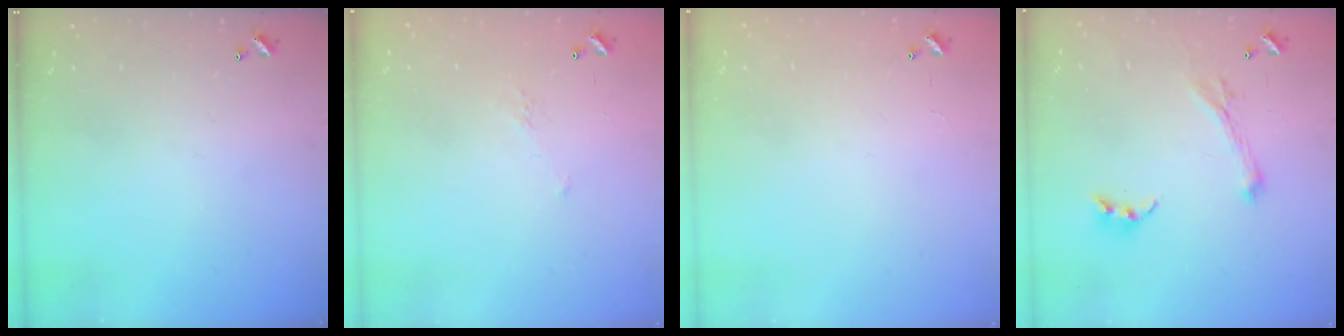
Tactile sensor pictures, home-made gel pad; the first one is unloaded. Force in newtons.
{"total": 5.5, "press": 5.4, "slide": 0.9}
{"total": 8.7, "press": 8.7, "slide": 0.5}
{"total": 1.1, "press": 0.6, "slide": 0.9}